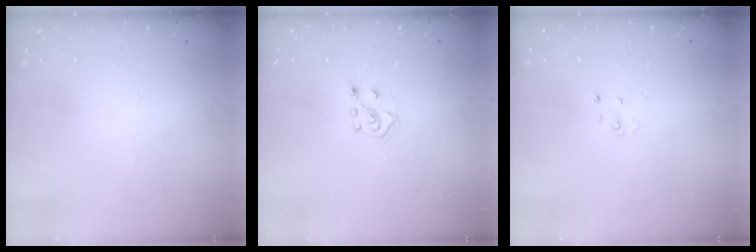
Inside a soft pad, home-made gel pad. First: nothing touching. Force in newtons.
{"total": 4.1, "press": 4.0, "slide": 0.6}
{"total": 2.6, "press": 2.6, "slide": 0.3}